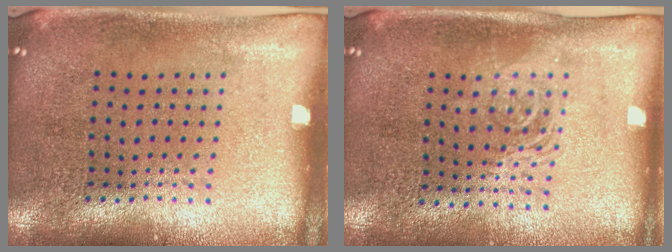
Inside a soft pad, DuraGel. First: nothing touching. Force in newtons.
{"total": 1.4, "press": 1.2, "slide": 0.7}